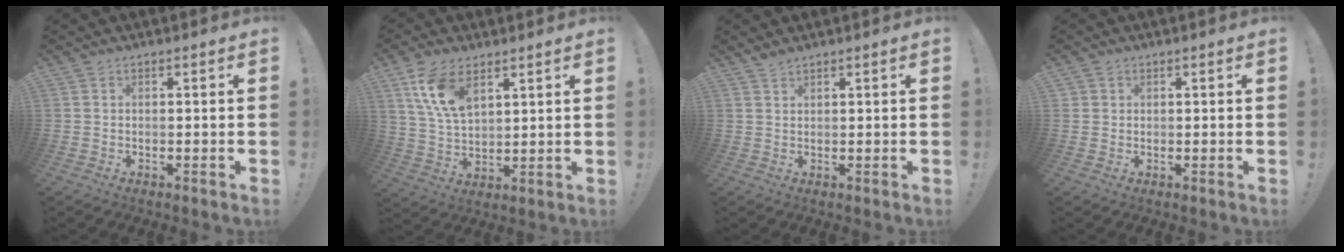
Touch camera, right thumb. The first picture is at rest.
{"total": 11.3, "force": [5.9, 6.1, 7.5], "torque": [-0.157, -0.014, 0.110]}
{"total": 1.5, "force": [1.4, 0.3, 0.6], "torque": [-0.006, -0.008, 0.025]}
{"total": 1.4, "force": [0.5, 1.3, 0.1], "torque": [-0.003, 0.000, 0.010]}